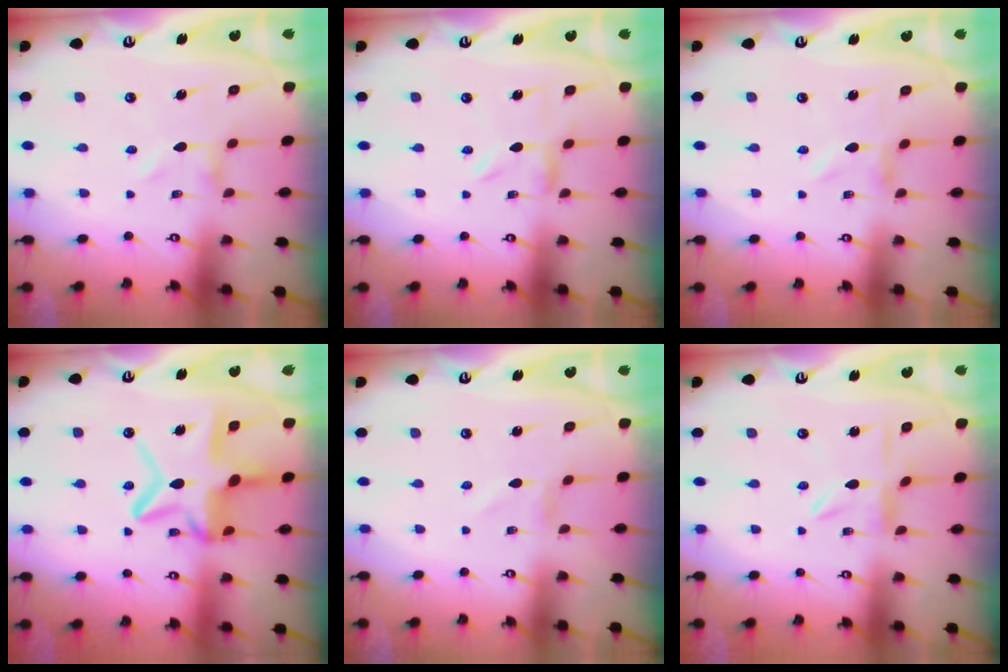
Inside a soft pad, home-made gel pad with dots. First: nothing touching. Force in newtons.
{"total": 1.4, "press": 1.4, "slide": 0.2}
{"total": 0.0}
{"total": 15.8, "press": 15.7, "slide": 1.3}
{"total": 0.7, "press": 0.7, "slide": 0.1}
{"total": 1.3, "press": 1.2, "slide": 0.2}